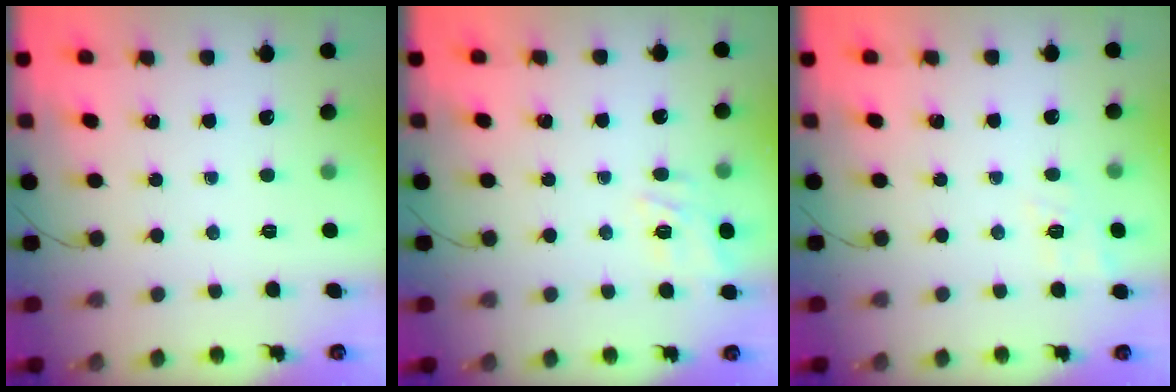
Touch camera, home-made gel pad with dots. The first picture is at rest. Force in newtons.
{"total": 6.5, "press": 6.3, "slide": 1.4}
{"total": 10.4, "press": 10.1, "slide": 2.3}